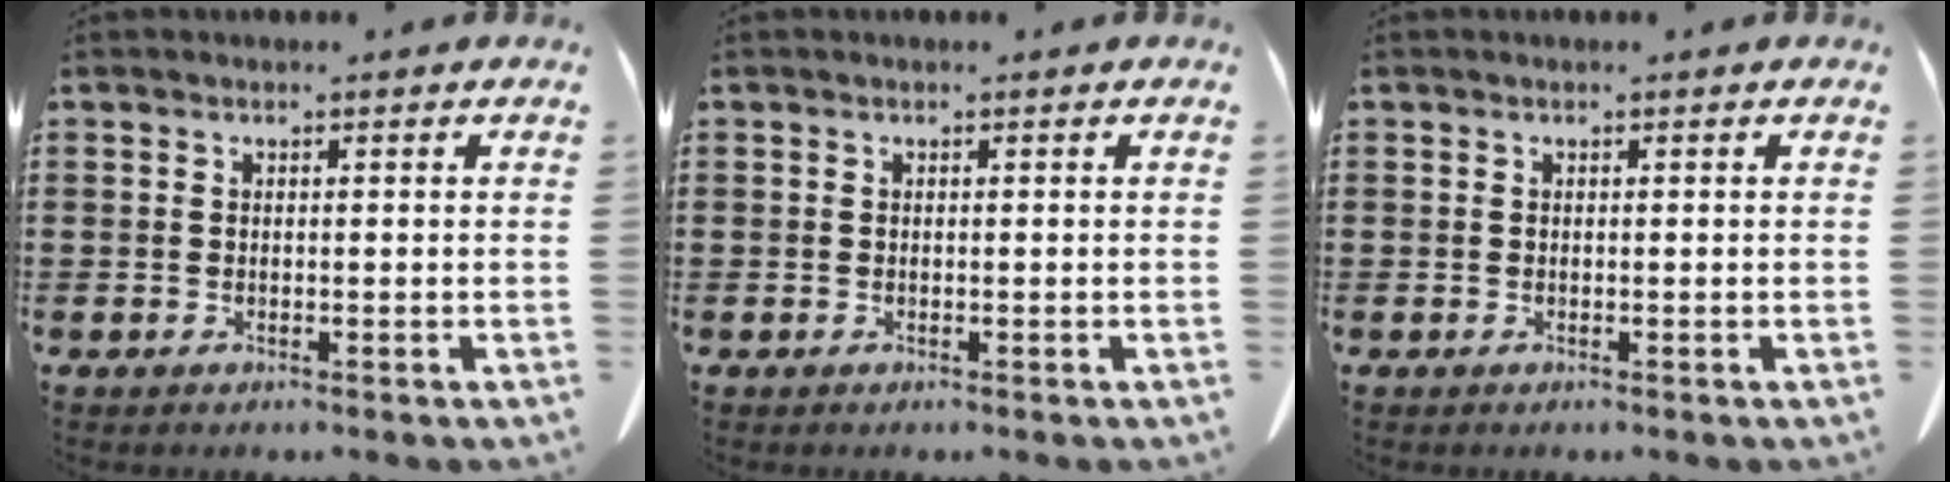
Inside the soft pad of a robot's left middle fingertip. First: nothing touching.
{"total": 0.0}
{"total": 0.0}